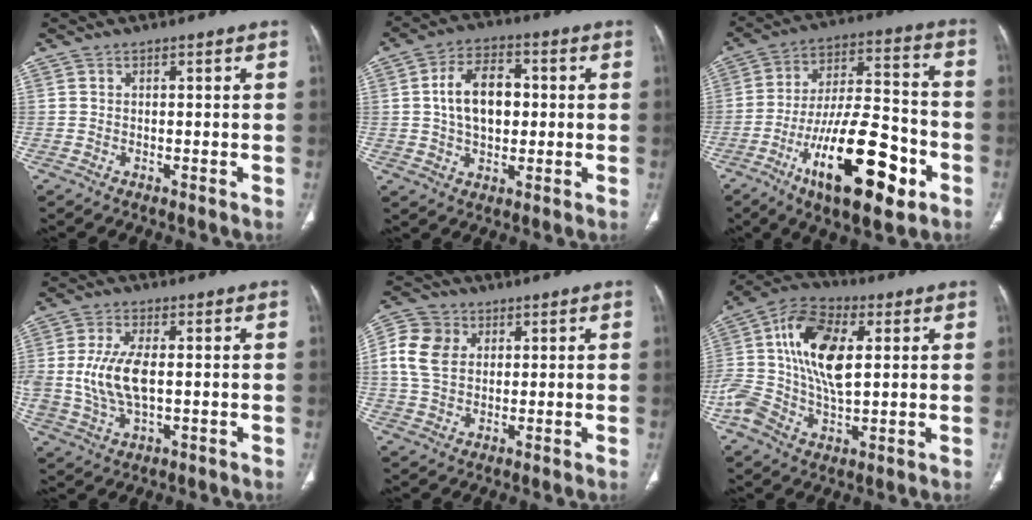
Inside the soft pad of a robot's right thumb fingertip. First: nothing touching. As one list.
[{"total": 10.7, "force": [0.8, 6.8, 8.3], "torque": [-0.124, 0.014, 0.014]}, {"total": 22.4, "force": [-9.5, 8.4, 18.4], "torque": [-0.301, 0.046, -0.151]}, {"total": 9.9, "force": [0.2, 4.9, 8.6], "torque": [-0.189, -0.003, 0.011]}, {"total": 9.5, "force": [2.1, 7.5, 5.4], "torque": [-0.100, 0.007, 0.036]}, {"total": 17.9, "force": [2.5, 9.8, 14.8], "torque": [-0.291, 0.020, 0.039]}]